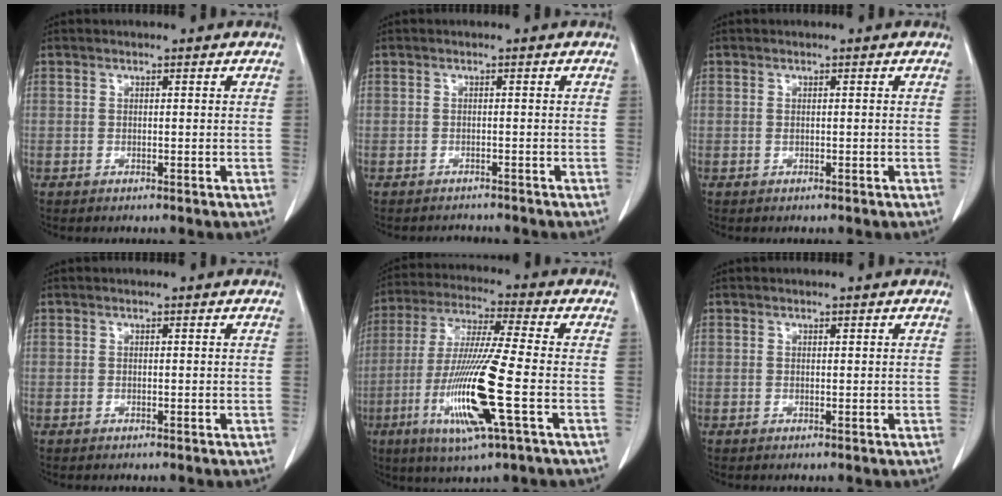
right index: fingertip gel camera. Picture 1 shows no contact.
{"total": 2.1, "force": [-2.0, 0.8, -0.2], "torque": [0.000, -0.003, -0.031]}
{"total": 0.0}
{"total": 0.0}
{"total": 15.4, "force": [-4.5, -0.2, 14.7], "torque": [-0.302, -0.021, -0.087]}
{"total": 0.0}